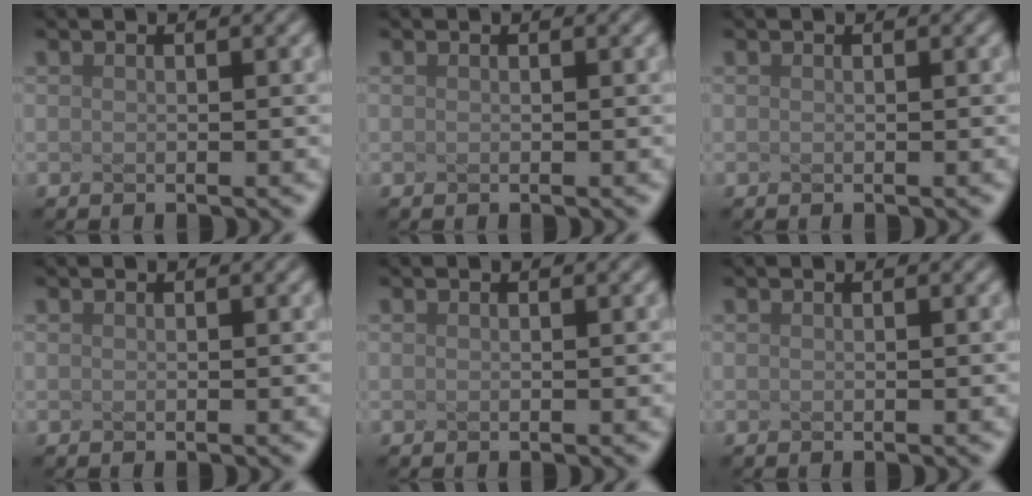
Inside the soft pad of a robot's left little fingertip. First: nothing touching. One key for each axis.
{"total": 0.0}
{"total": 0.0}
{"total": 0.0}
{"total": 0.0}
{"total": 0.0}